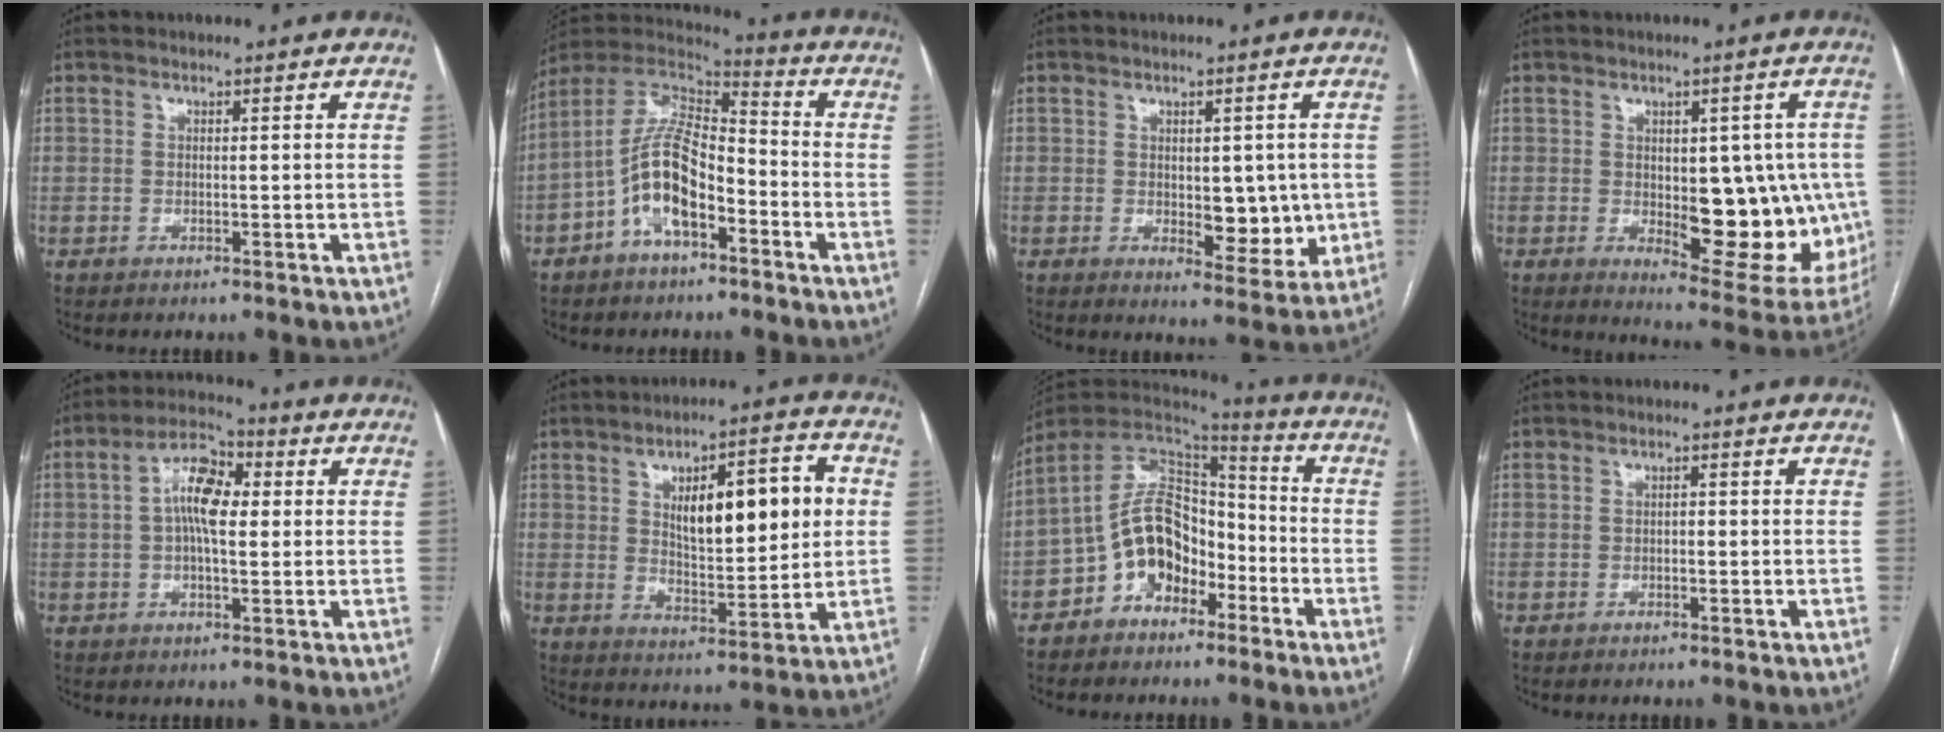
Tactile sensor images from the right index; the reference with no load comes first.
{"total": 12.6, "force": [-5.0, 5.5, 10.2], "torque": [-0.211, 0.030, -0.088]}
{"total": 7.0, "force": [-0.2, 3.6, 6.0], "torque": [-0.065, -0.006, 0.011]}
{"total": 15.0, "force": [-1.2, 6.5, 13.5], "torque": [-0.149, 0.000, 0.004]}
{"total": 8.2, "force": [1.3, 3.4, 7.4], "torque": [-0.143, 0.026, 0.017]}
{"total": 13.9, "force": [3.3, 4.4, 12.8], "torque": [-0.189, 0.015, 0.055]}
{"total": 12.3, "force": [-5.5, 8.0, 7.5], "torque": [-0.147, 0.032, -0.098]}
{"total": 0.5, "force": [-0.2, 0.3, 0.4], "torque": [-0.006, 0.001, -0.005]}